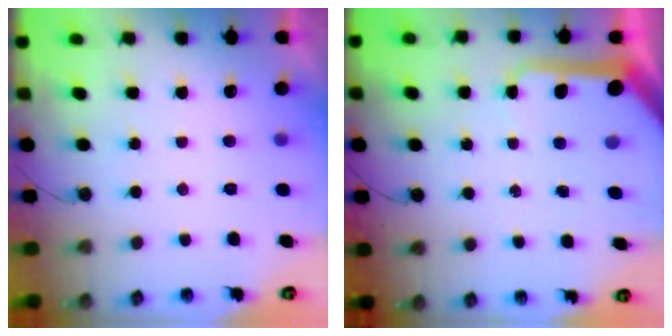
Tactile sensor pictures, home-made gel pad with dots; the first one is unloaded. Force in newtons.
{"total": 10.4, "press": 10.3, "slide": 1.1}